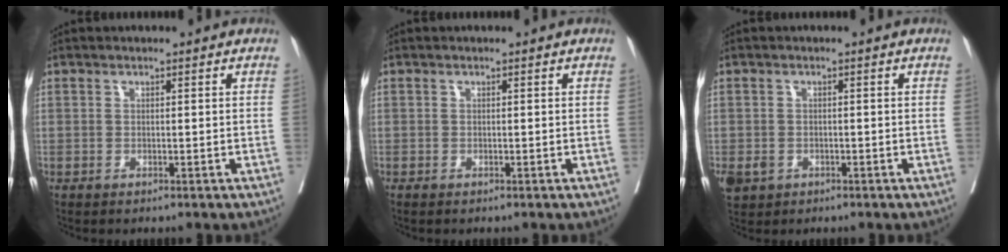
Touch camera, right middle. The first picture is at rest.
{"total": 0.0}
{"total": 3.7, "force": [-1.8, 3.0, 1.3], "torque": [-0.026, -0.002, -0.023]}